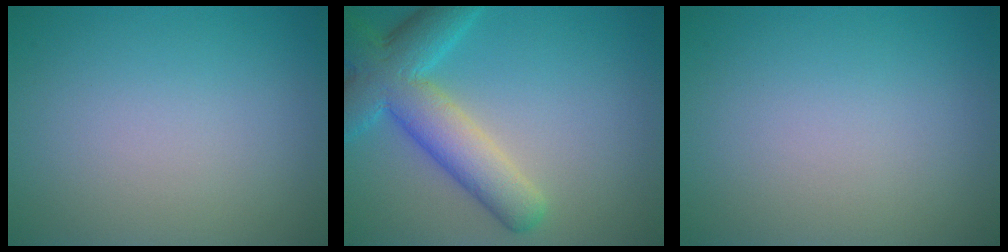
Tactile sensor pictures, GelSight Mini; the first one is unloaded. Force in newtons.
{"total": 7.3, "press": 7.3, "slide": 0.3}
{"total": 0.0}